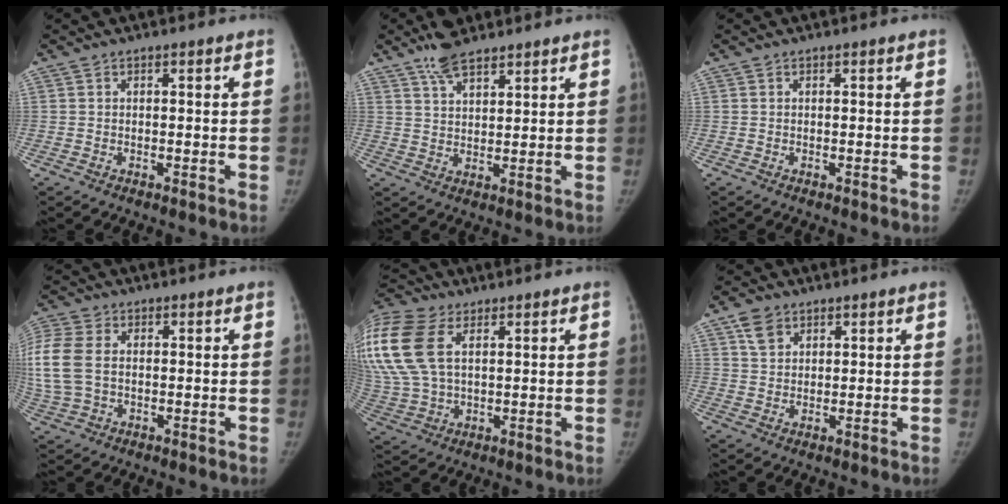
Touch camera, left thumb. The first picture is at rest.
{"total": 6.0, "force": [4.9, 1.9, 2.8], "torque": [-0.038, -0.026, 0.094]}
{"total": 0.0}
{"total": 12.0, "force": [1.0, 8.1, 8.9], "torque": [-0.236, 0.010, 0.022]}
{"total": 22.8, "force": [8.2, 14.1, 15.9], "torque": [-0.415, 0.023, 0.160]}
{"total": 4.4, "force": [2.6, 3.0, 1.9], "torque": [-0.024, -0.010, 0.053]}